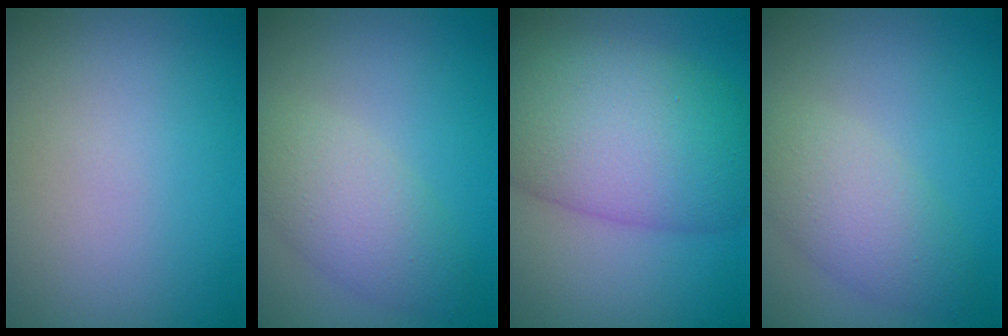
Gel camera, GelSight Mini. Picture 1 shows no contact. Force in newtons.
{"total": 3.9, "press": 3.9, "slide": 0.0}
{"total": 10.1, "press": 10.1, "slide": 0.3}
{"total": 3.9, "press": 3.9, "slide": 0.0}